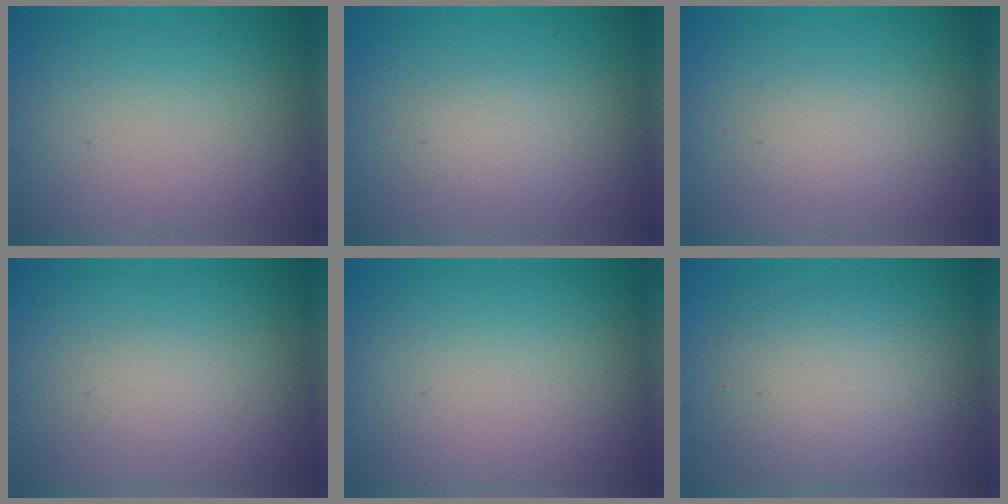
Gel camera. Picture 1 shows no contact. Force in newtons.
{"total": 1.6, "press": 1.6, "slide": 0.1}
{"total": 1.3, "press": 1.3, "slide": 0.1}
{"total": 0.9, "press": 0.9, "slide": 0.2}
{"total": 0.0}
{"total": 4.8, "press": 4.8, "slide": 0.2}